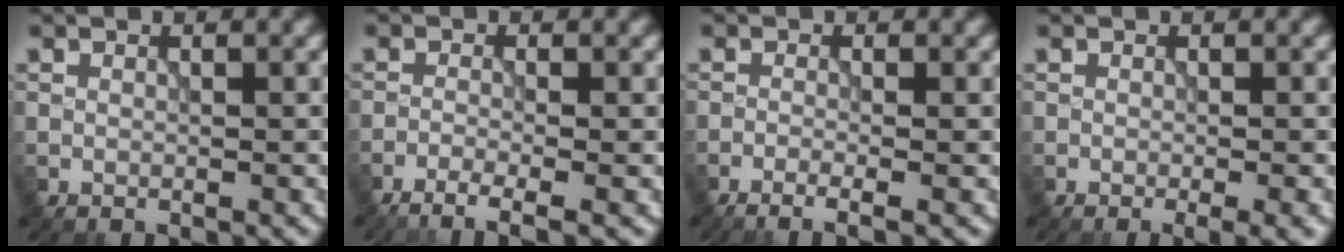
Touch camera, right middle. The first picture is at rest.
{"total": 3.0, "force": [-2.0, 0.6, 2.2], "torque": [-0.035, -0.001, -0.048]}
{"total": 2.3, "force": [-1.2, 0.6, 1.9], "torque": [-0.023, -0.003, -0.031]}
{"total": 2.3, "force": [-0.8, 0.6, 2.1], "torque": [-0.021, -0.005, -0.011]}